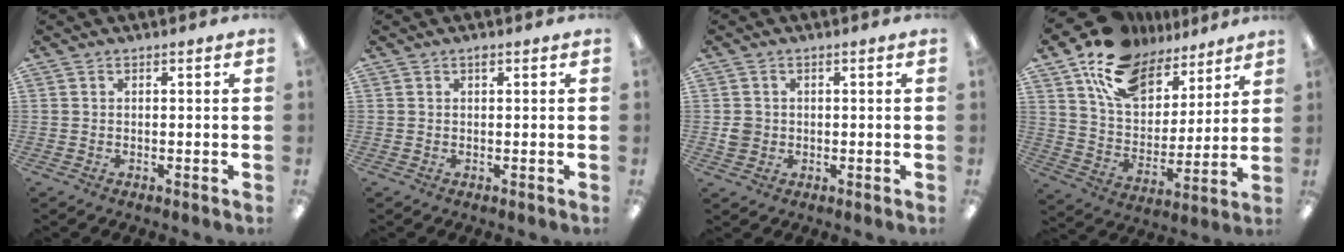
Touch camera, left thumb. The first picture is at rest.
{"total": 0.7, "force": [0.5, 0.3, 0.5], "torque": [-0.012, 0.002, 0.008]}
{"total": 3.1, "force": [0.0, 2.9, 1.1], "torque": [-0.013, 0.002, -0.001]}
{"total": 19.3, "force": [12.9, 10.7, 9.7], "torque": [-0.181, -0.060, 0.235]}